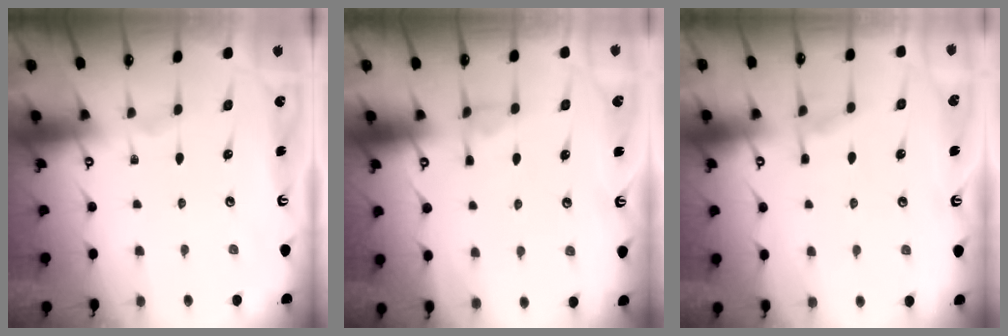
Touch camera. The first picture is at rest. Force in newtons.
{"total": 3.8, "press": 3.8, "slide": 0.6}
{"total": 5.3, "press": 5.3, "slide": 0.7}